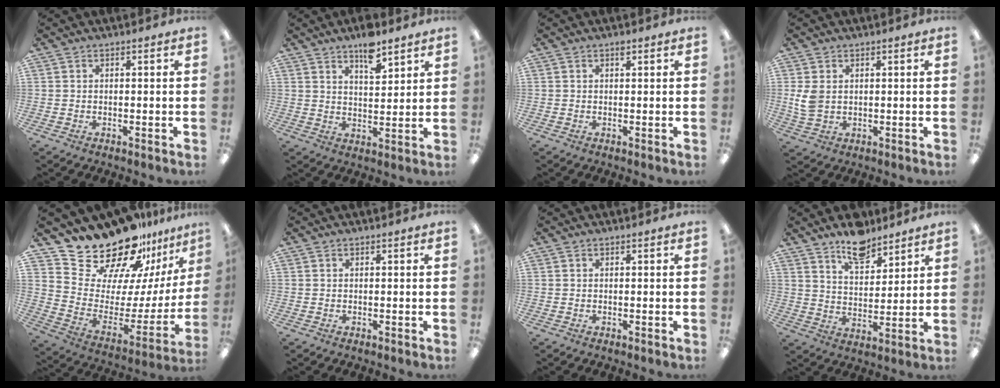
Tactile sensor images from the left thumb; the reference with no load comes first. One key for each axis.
{"total": 7.7, "fx": 5.8, "fy": 2.9, "fz": 4.1, "tx": -0.054, "ty": -0.036, "tz": 0.098}
{"total": 1.5, "fx": 1.1, "fy": 0.5, "fz": 0.9, "tx": -0.011, "ty": -0.003, "tz": 0.017}
{"total": 4.8, "fx": 1.1, "fy": 3.4, "fz": 3.1, "tx": -0.074, "ty": 0.001, "tz": 0.020}
{"total": 24.6, "fx": 21.1, "fy": 9.4, "fz": 8.3, "tx": -0.142, "ty": -0.162, "tz": 0.384}
{"total": 0.0}
{"total": 0.0}
{"total": 9.8, "fx": 8.0, "fy": 4.2, "fz": 3.8, "tx": -0.050, "ty": -0.050, "tz": 0.143}